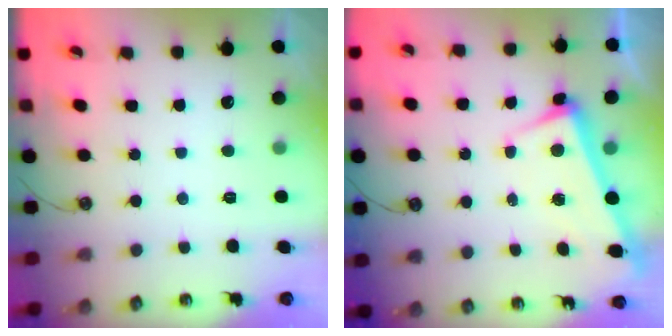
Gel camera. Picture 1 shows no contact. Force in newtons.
{"total": 3.2, "press": 3.0, "slide": 0.9}